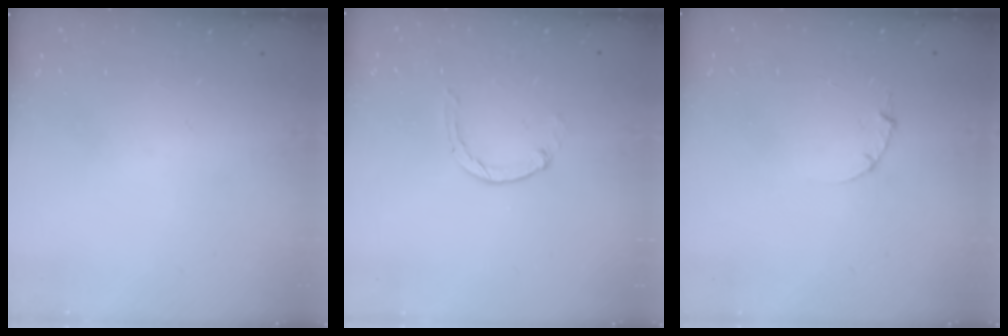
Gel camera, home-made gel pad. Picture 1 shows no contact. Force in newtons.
{"total": 0.8, "press": 0.7, "slide": 0.2}
{"total": 1.0, "press": 1.0, "slide": 0.3}